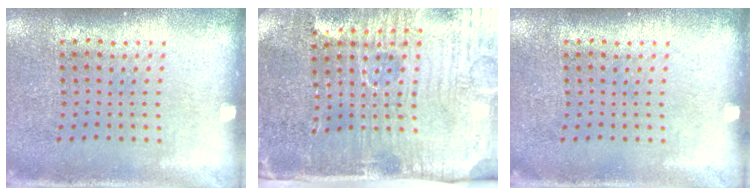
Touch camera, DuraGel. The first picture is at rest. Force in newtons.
{"total": 5.2, "press": 4.4, "slide": 2.8}
{"total": 0.0}